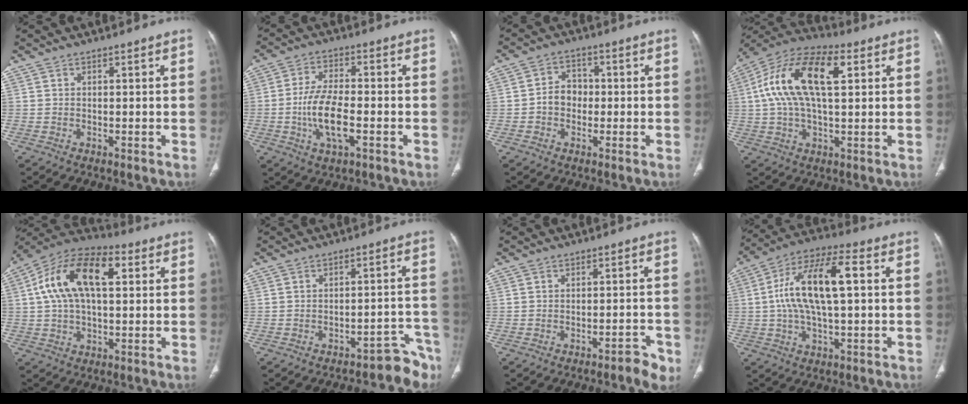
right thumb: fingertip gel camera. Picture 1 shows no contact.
{"total": 9.4, "force": [-2.4, 3.9, 8.2], "torque": [-0.163, 0.012, -0.045]}
{"total": 5.1, "force": [-0.7, 4.2, 2.7], "torque": [-0.024, 0.018, -0.019]}
{"total": 17.8, "force": [4.3, 8.3, 15.2], "torque": [-0.283, 0.027, 0.068]}
{"total": 16.9, "force": [4.0, 8.6, 13.9], "torque": [-0.249, 0.032, 0.064]}
{"total": 7.1, "force": [-6.2, 2.8, 2.0], "torque": [0.016, 0.083, -0.080]}
{"total": 3.5, "force": [-2.3, 1.1, 2.4], "torque": [-0.026, 0.021, -0.029]}
{"total": 15.4, "force": [1.6, 5.9, 14.1], "torque": [-0.274, 0.032, 0.024]}